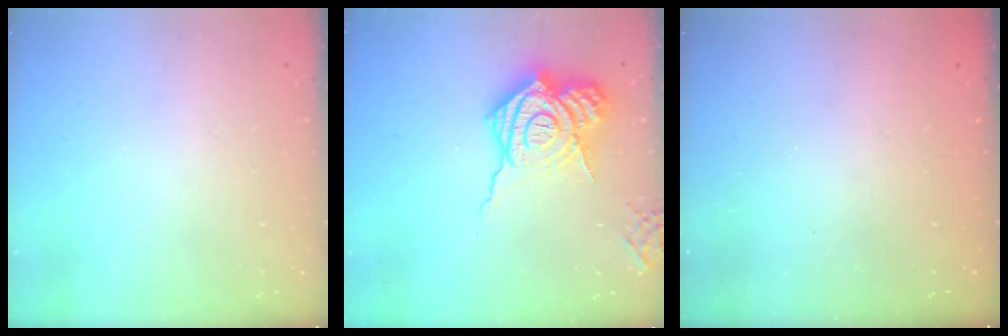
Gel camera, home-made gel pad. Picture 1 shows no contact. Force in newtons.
{"total": 21.5, "press": 21.4, "slide": 2.2}
{"total": 2.3, "press": 2.2, "slide": 0.8}